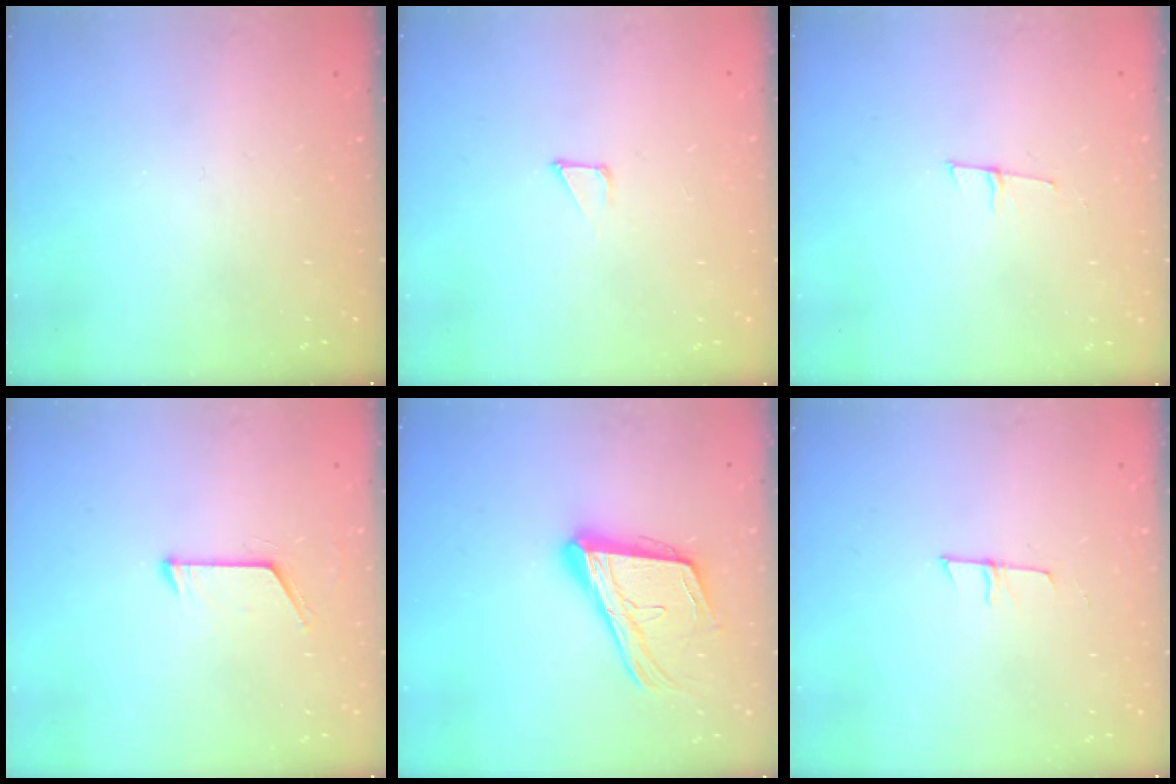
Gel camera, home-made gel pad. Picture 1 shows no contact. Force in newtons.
{"total": 1.7, "press": 1.7, "slide": 0.0}
{"total": 5.3, "press": 4.5, "slide": 2.9}
{"total": 6.9, "press": 6.9, "slide": 0.7}
{"total": 17.9, "press": 17.3, "slide": 4.5}
{"total": 5.5, "press": 5.5, "slide": 0.3}